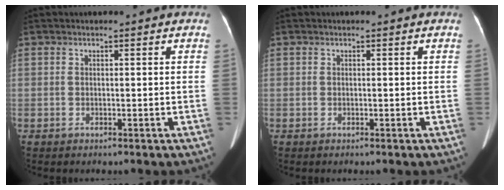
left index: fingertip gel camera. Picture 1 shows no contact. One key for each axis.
{"total": 0.0}